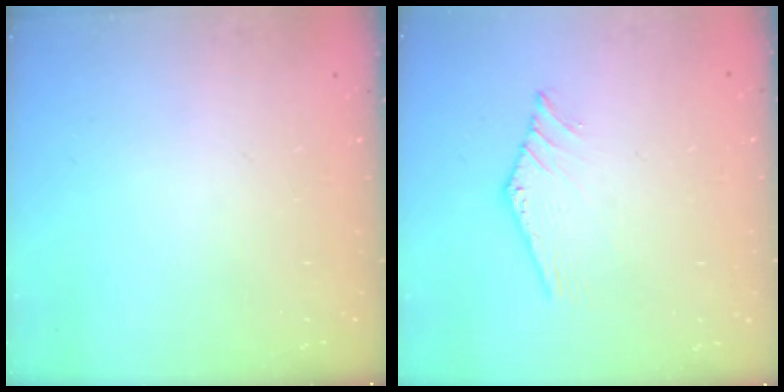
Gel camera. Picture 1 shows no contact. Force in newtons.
{"total": 0.9, "press": 0.9, "slide": 0.1}